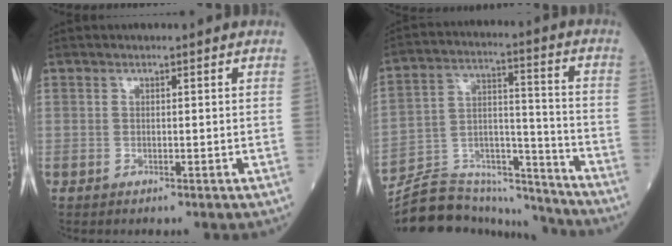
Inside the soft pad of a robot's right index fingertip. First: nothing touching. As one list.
[{"total": 16.6, "force": [-16.3, 2.7, 2.1], "torque": [-0.036, 0.053, -0.261]}]